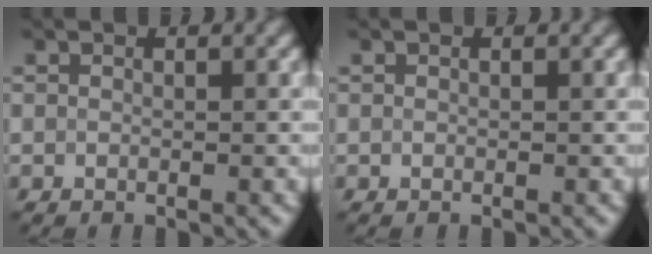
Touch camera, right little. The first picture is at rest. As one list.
[{"total": 0.0}]